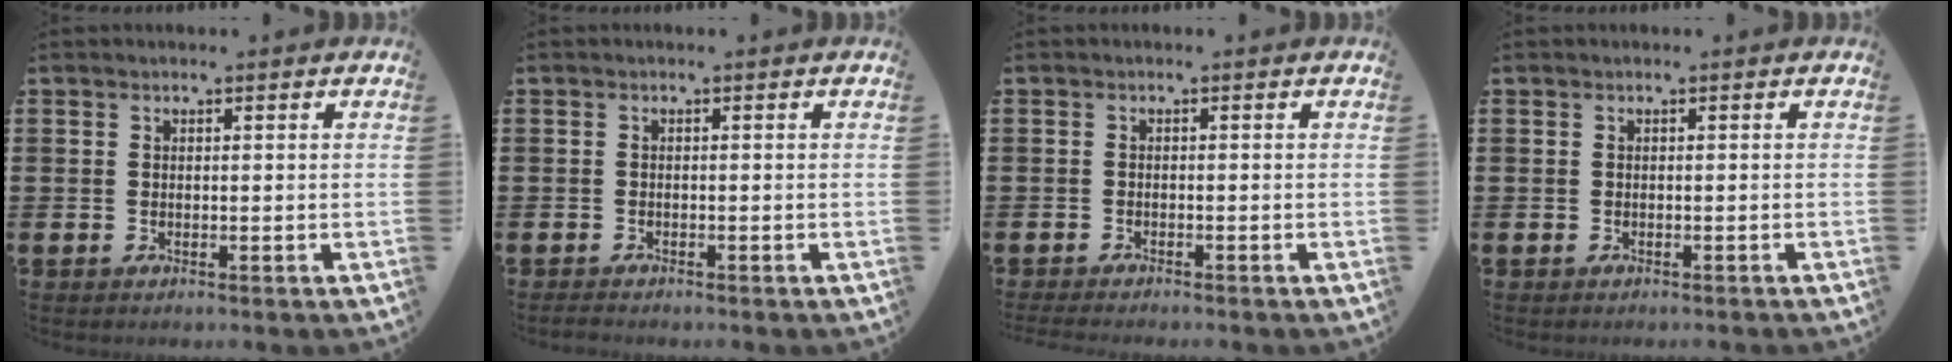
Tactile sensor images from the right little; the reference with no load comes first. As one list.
[{"total": 0.6, "force": [-0.5, 0.1, 0.3], "torque": [-0.007, 0.000, -0.012]}, {"total": 0.8, "force": [-0.8, 0.0, 0.3], "torque": [-0.005, -0.002, -0.016]}, {"total": 0.0}]